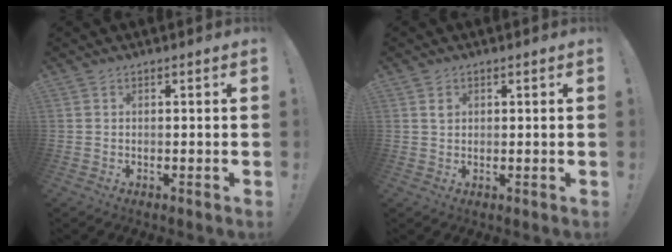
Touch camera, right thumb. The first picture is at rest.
{"total": 1.2, "force": [0.6, 0.9, 0.6], "torque": [0.000, -0.004, 0.009]}